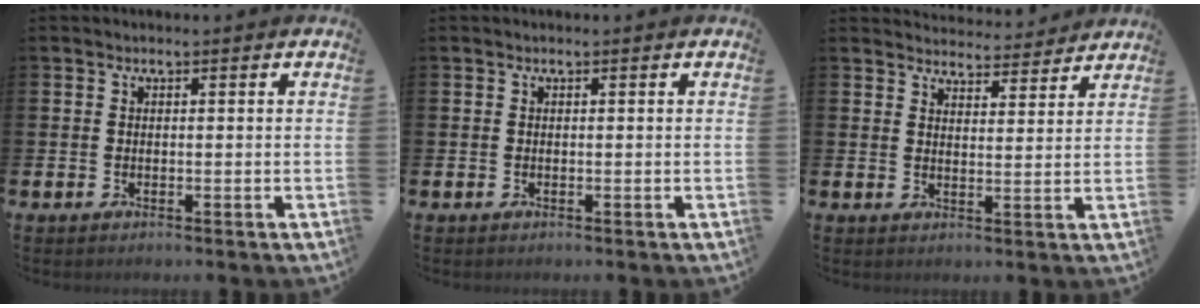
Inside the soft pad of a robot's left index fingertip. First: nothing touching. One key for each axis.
{"total": 0.0}
{"total": 4.0, "fx": 3.9, "fy": 0.6, "fz": -0.1, "tx": -0.001, "ty": -0.030, "tz": 0.068}